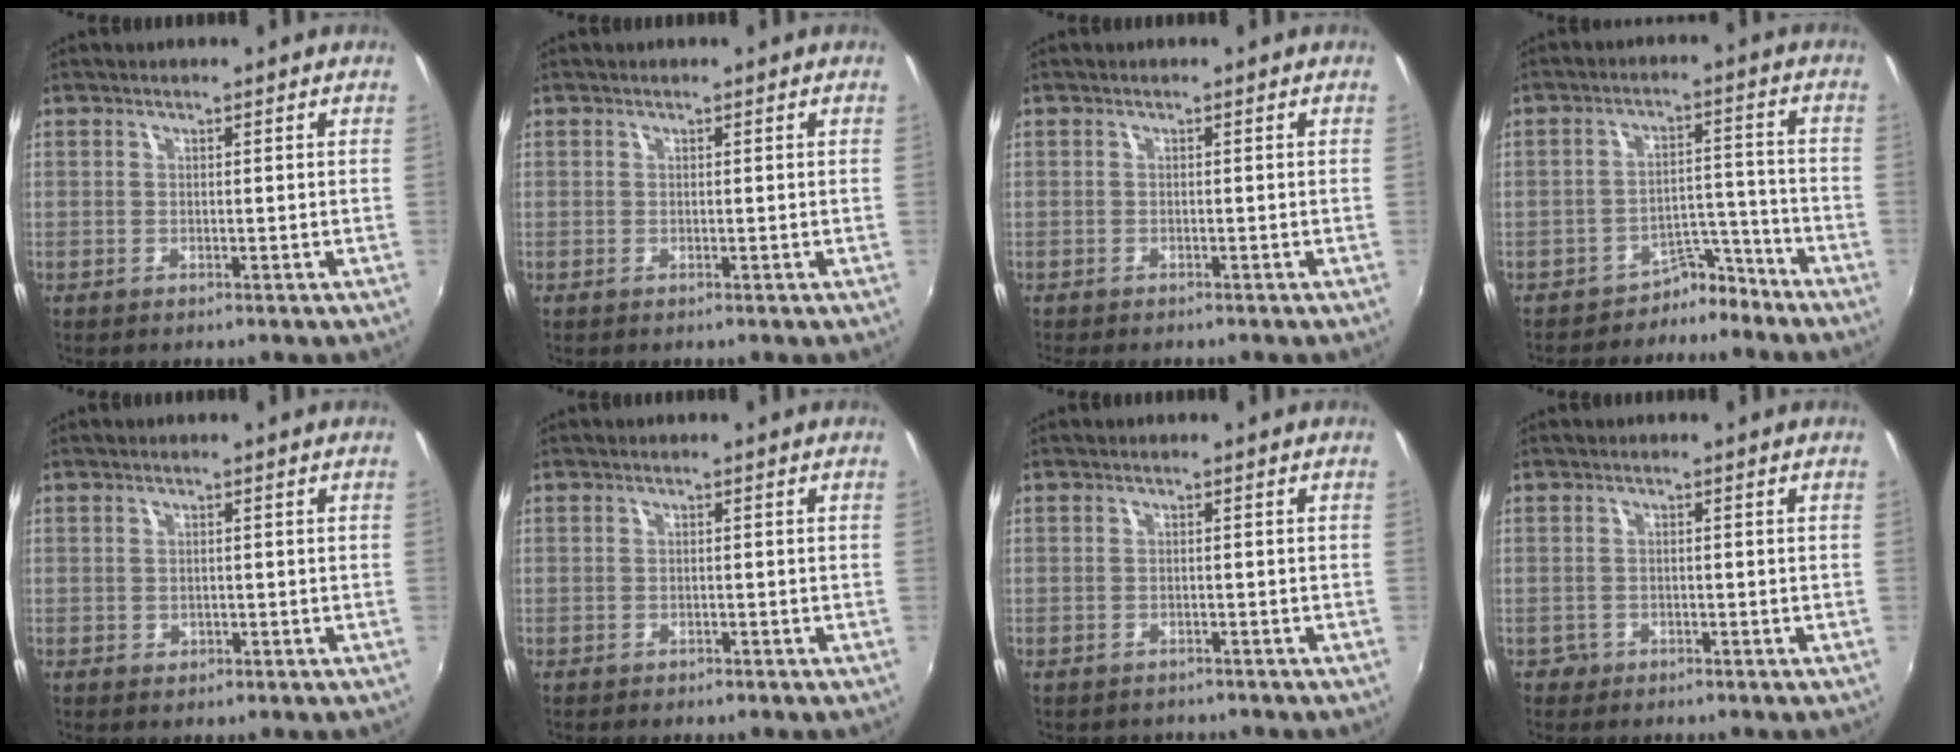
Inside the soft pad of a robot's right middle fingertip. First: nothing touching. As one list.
[{"total": 0.0}, {"total": 2.8, "force": [-2.4, 0.9, 1.1], "torque": [-0.026, -0.020, -0.035]}, {"total": 6.4, "force": [-5.5, 3.0, 0.9], "torque": [-0.008, 0.030, -0.081]}, {"total": 1.0, "force": [-0.2, 0.9, 0.3], "torque": [-0.003, -0.003, -0.002]}, {"total": 1.5, "force": [-1.3, 0.7, 0.4], "torque": [-0.013, -0.006, -0.018]}, {"total": 2.6, "force": [-2.3, 1.2, 0.4], "torque": [-0.014, -0.012, -0.030]}, {"total": 1.8, "force": [-1.1, 1.5, 0.2], "torque": [-0.009, -0.002, -0.016]}]